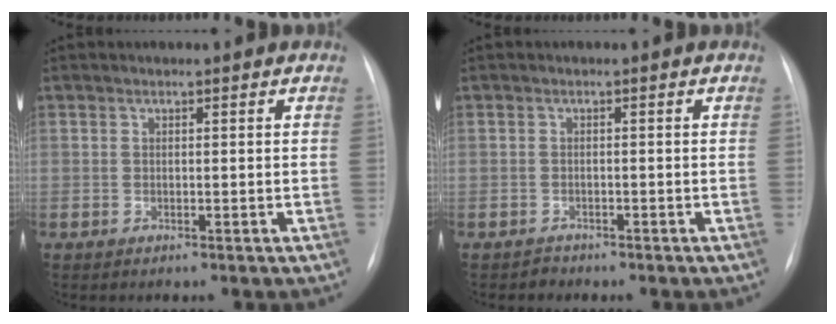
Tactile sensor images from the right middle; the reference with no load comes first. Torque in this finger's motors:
{"motor_torque": [0.09, -0.33, -0.01, 0.01]}